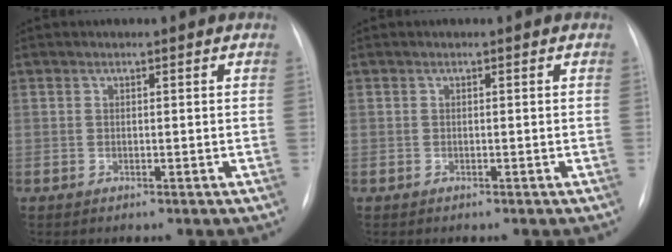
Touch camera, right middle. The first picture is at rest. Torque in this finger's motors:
{"motor_torque": [1.06, -1.08, 0.18, -0.02]}